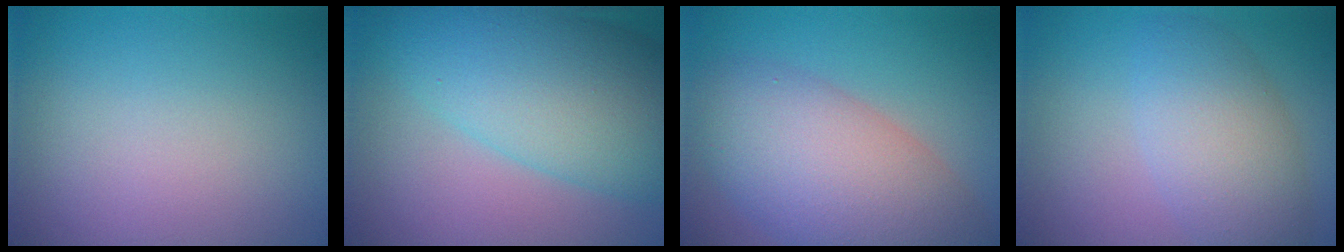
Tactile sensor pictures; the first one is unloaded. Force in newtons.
{"total": 9.9, "press": 9.9, "slide": 0.2}
{"total": 8.9, "press": 8.8, "slide": 0.7}
{"total": 5.3, "press": 5.3, "slide": 0.2}